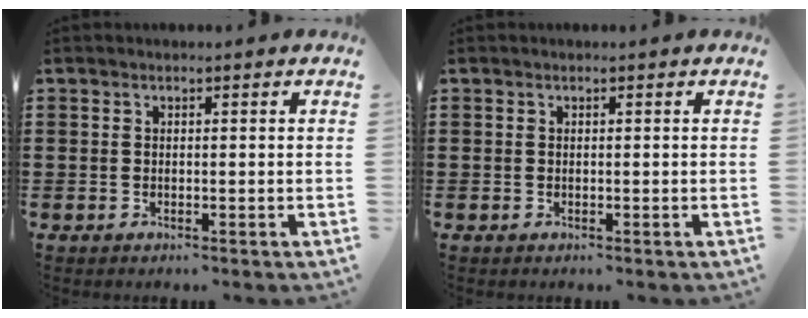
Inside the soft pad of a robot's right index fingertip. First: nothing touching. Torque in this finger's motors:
{"motor_torque": [1.07, 1.07, 0.00, 0.01]}